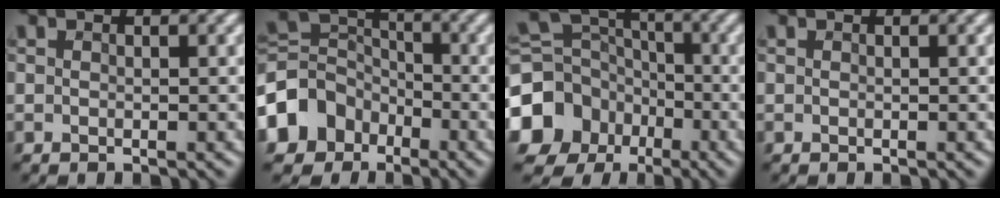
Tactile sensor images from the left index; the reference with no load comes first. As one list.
[{"total": 6.5, "force": [-3.4, 5.1, 2.2], "torque": [-0.043, 0.005, -0.080]}, {"total": 12.2, "force": [-5.4, 10.2, 3.8], "torque": [-0.116, -0.032, -0.118]}, {"total": 0.0}]